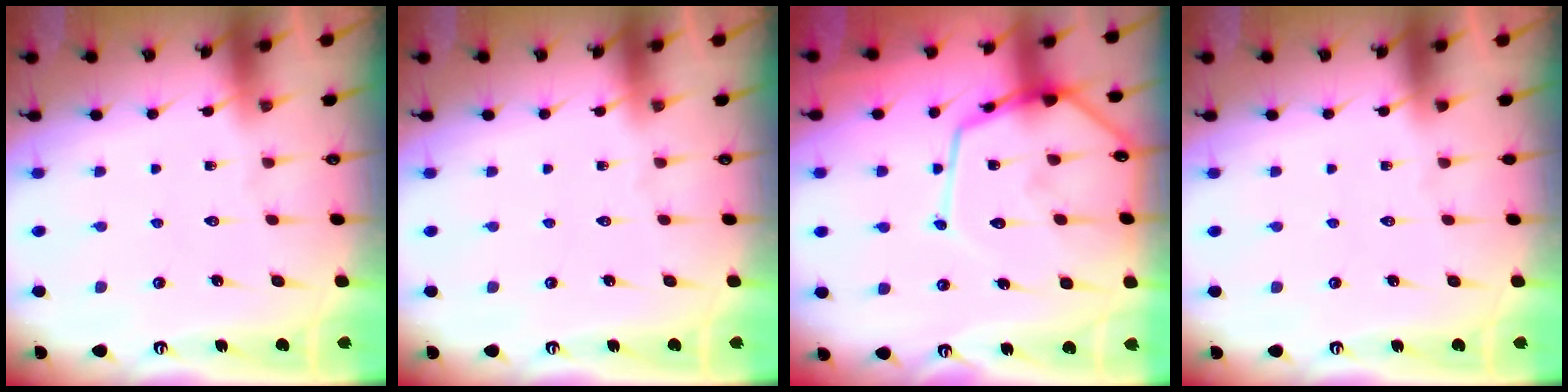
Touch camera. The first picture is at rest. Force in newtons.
{"total": 0.0}
{"total": 17.6, "press": 17.5, "slide": 1.6}
{"total": 0.0}